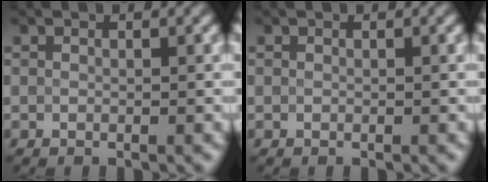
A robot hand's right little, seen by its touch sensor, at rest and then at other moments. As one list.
[{"total": 0.0}]